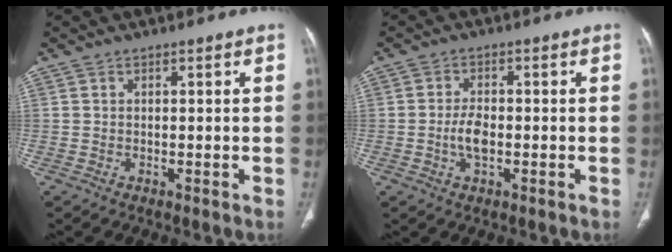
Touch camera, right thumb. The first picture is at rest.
{"total": 4.1, "force": [-0.8, 2.0, 3.4], "torque": [-0.065, 0.006, -0.016]}